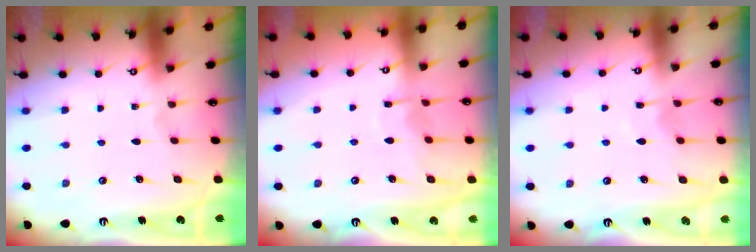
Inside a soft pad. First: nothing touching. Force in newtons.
{"total": 4.8, "press": 4.8, "slide": 0.5}
{"total": 4.9, "press": 4.8, "slide": 0.5}